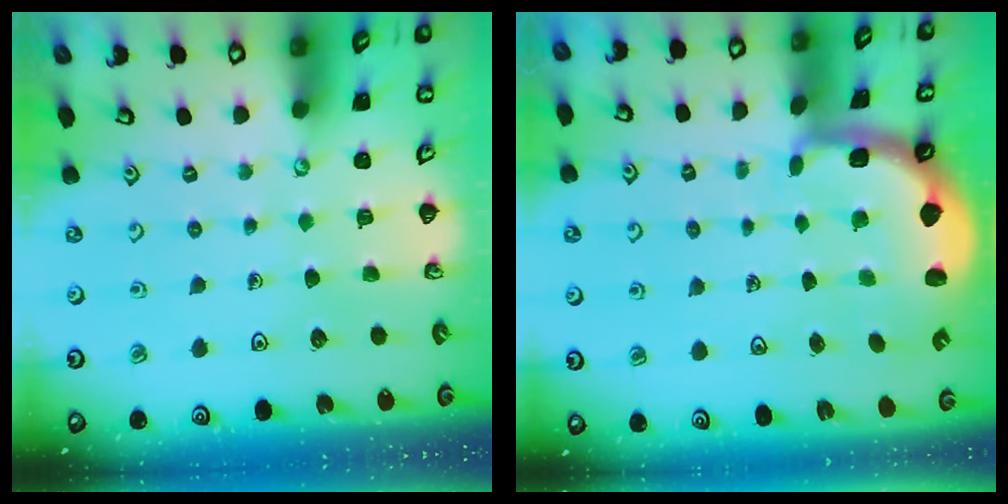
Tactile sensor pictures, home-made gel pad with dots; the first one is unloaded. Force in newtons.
{"total": 2.4, "press": 2.1, "slide": 1.2}